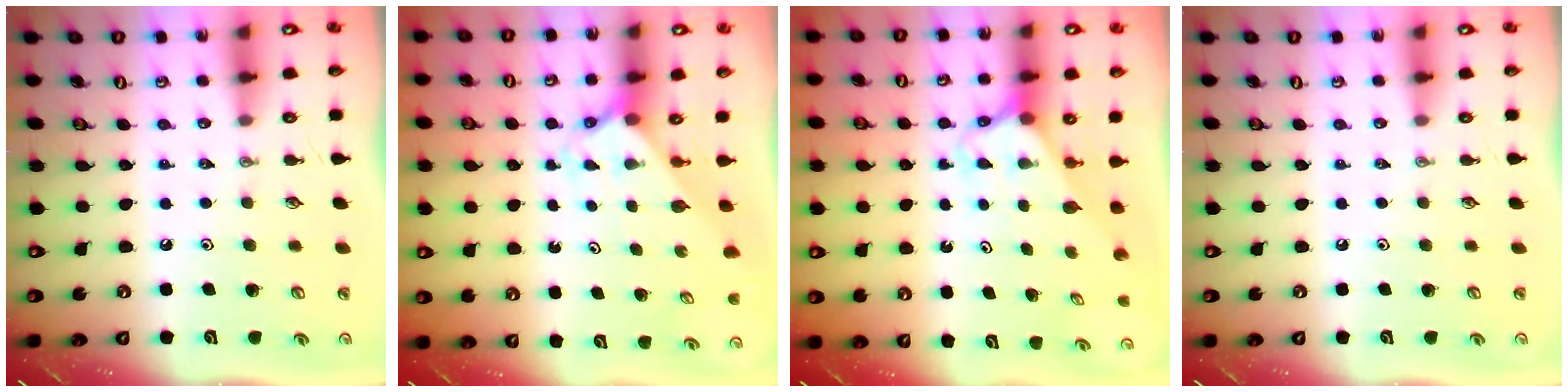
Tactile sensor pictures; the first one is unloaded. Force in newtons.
{"total": 2.1, "press": 2.1, "slide": 0.1}
{"total": 2.5, "press": 2.5, "slide": 0.2}
{"total": 0.0}